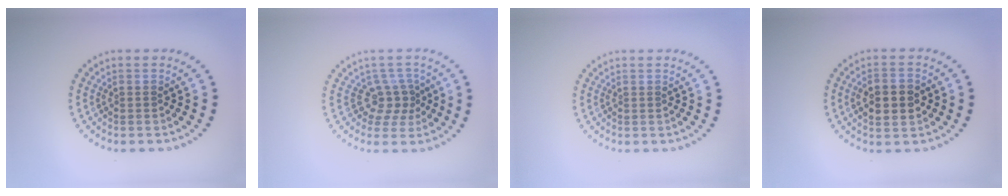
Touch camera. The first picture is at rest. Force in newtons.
{"total": 2.5, "press": 1.7, "slide": 1.9}
{"total": 0.0}
{"total": 4.5, "press": 4.5, "slide": 0.3}